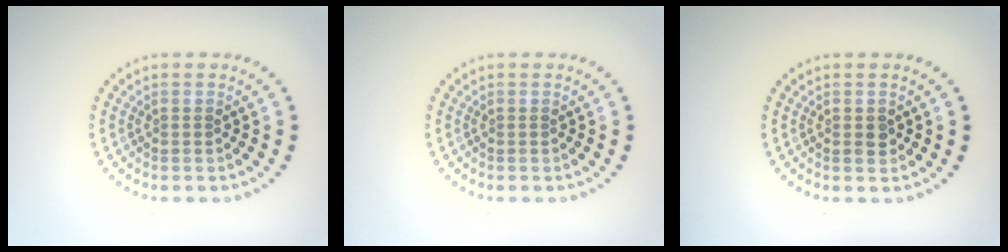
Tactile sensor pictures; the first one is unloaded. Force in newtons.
{"total": 0.0}
{"total": 1.1, "press": 1.0, "slide": 0.2}